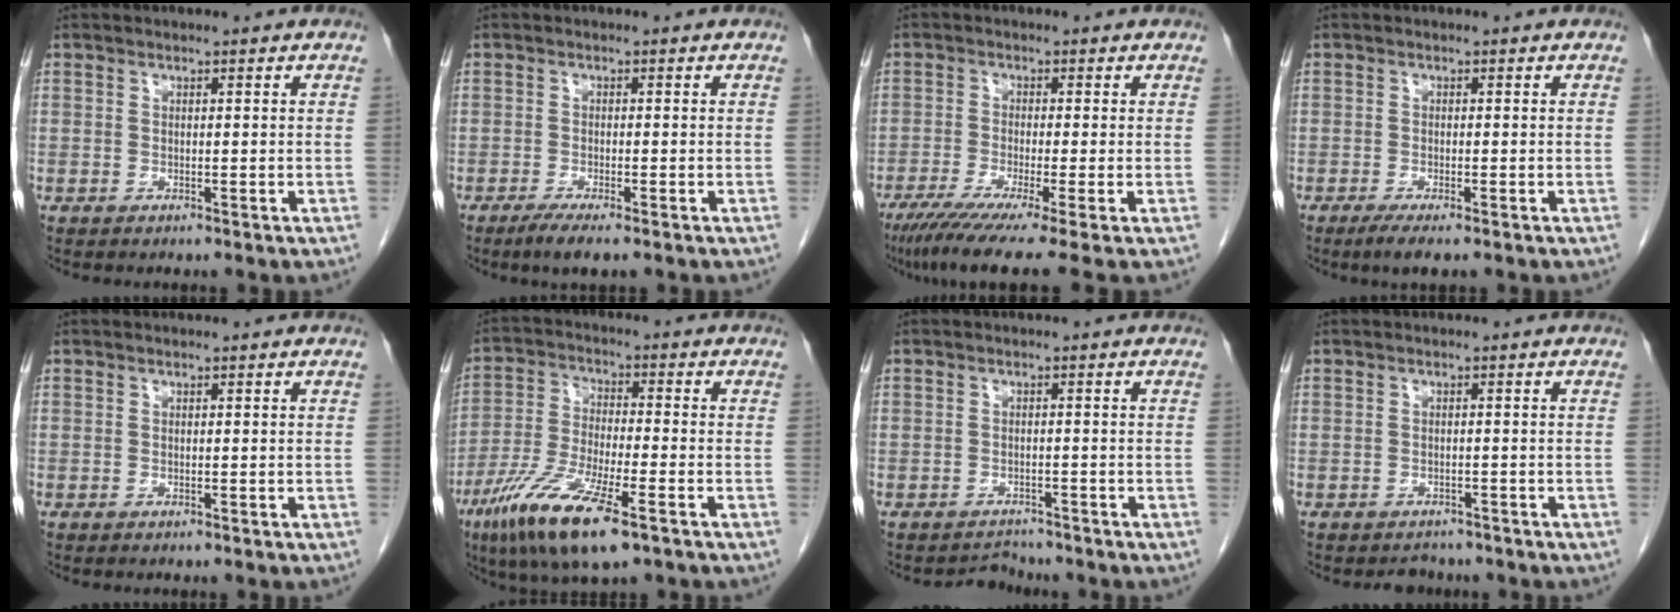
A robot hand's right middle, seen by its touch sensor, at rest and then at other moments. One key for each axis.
{"total": 3.1, "fx": -2.1, "fy": 0.2, "fz": 2.3, "tx": -0.044, "ty": -0.009, "tz": -0.039}
{"total": 10.4, "fx": -7.5, "fy": -0.9, "fz": 7.1, "tx": -0.107, "ty": -0.034, "tz": -0.121}
{"total": 2.8, "fx": -1.8, "fy": 0.3, "fz": 2.0, "tx": -0.038, "ty": -0.009, "tz": -0.033}
{"total": 0.0}
{"total": 13.0, "fx": -7.3, "fy": 2.0, "fz": 10.5, "tx": -0.218, "ty": -0.029, "tz": -0.131}
{"total": 2.1, "fx": -1.8, "fy": 0.5, "fz": -0.8, "tx": 0.009, "ty": -0.006, "tz": -0.030}
{"total": 2.3, "fx": -2.0, "fy": 1.1, "fz": -0.1, "tx": -0.006, "ty": -0.001, "tz": -0.030}